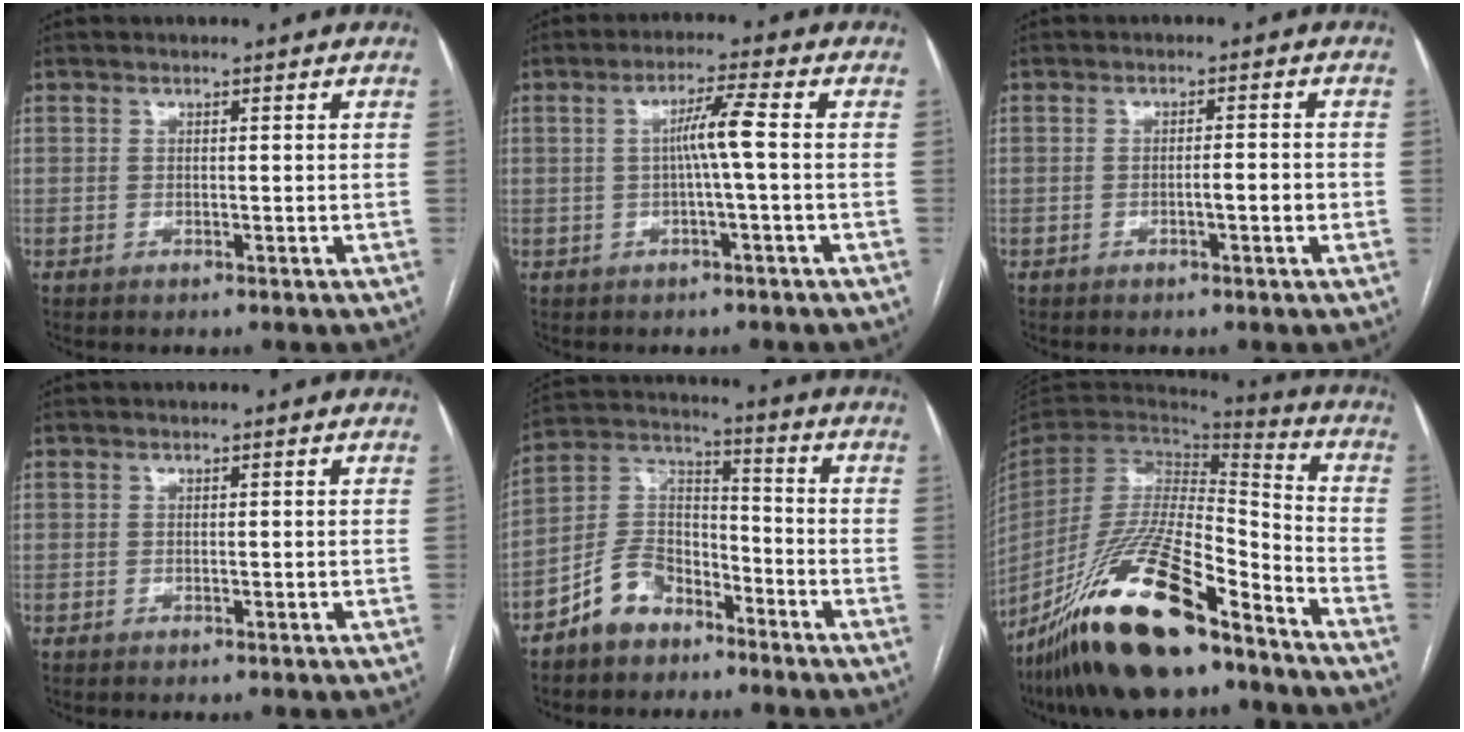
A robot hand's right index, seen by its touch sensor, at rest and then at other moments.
{"total": 4.6, "force": [-0.1, -0.7, 4.5], "torque": [-0.079, 0.011, 0.000]}
{"total": 2.5, "force": [-0.8, 0.3, 2.4], "torque": [-0.036, 0.002, -0.013]}
{"total": 0.0}
{"total": 9.2, "force": [-6.3, 5.5, 3.8], "torque": [-0.080, 0.026, -0.122]}
{"total": 23.9, "force": [-16.8, 4.9, 16.4], "torque": [-0.324, -0.036, -0.301]}